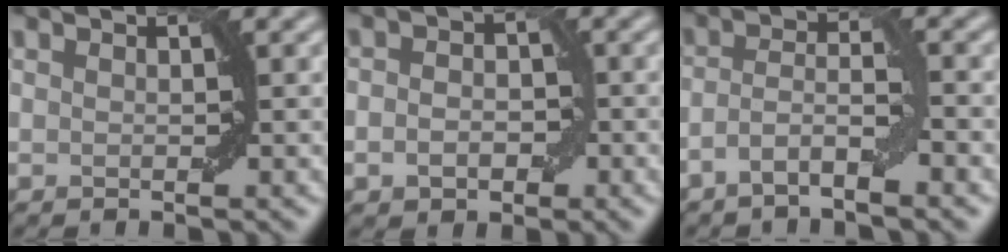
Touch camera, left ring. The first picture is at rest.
{"total": 3.0, "force": [-0.7, 2.2, 1.9], "torque": [-0.023, 0.000, -0.015]}
{"total": 3.1, "force": [-1.8, 0.5, 2.5], "torque": [-0.048, 0.009, -0.043]}